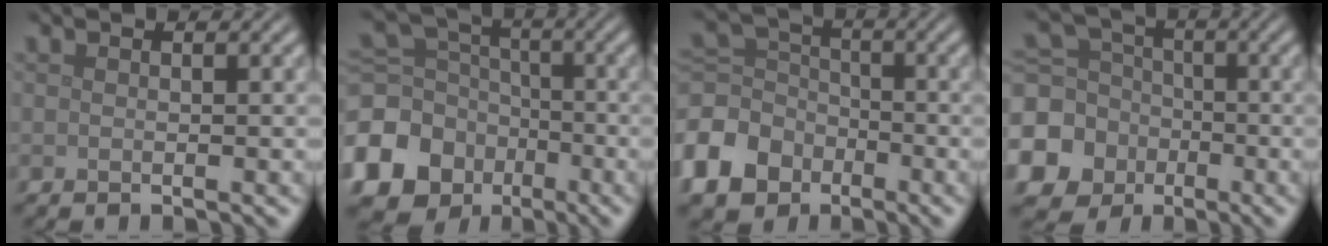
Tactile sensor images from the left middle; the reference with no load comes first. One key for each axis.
{"total": 10.6, "fx": -4.7, "fy": 8.9, "fz": 3.3, "tx": -0.109, "ty": -0.022, "tz": -0.097}
{"total": 8.2, "fx": -4.1, "fy": 6.2, "fz": 3.5, "tx": -0.098, "ty": -0.006, "tz": -0.103}
{"total": 9.6, "fx": -3.2, "fy": 8.7, "fz": 2.6, "tx": -0.085, "ty": -0.024, "tz": -0.083}